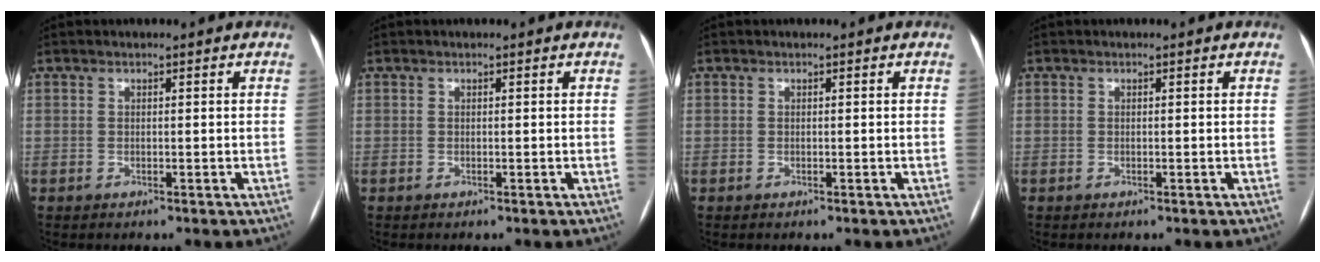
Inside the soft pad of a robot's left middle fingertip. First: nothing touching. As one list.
[{"total": 0.0}, {"total": 0.0}, {"total": 0.0}]